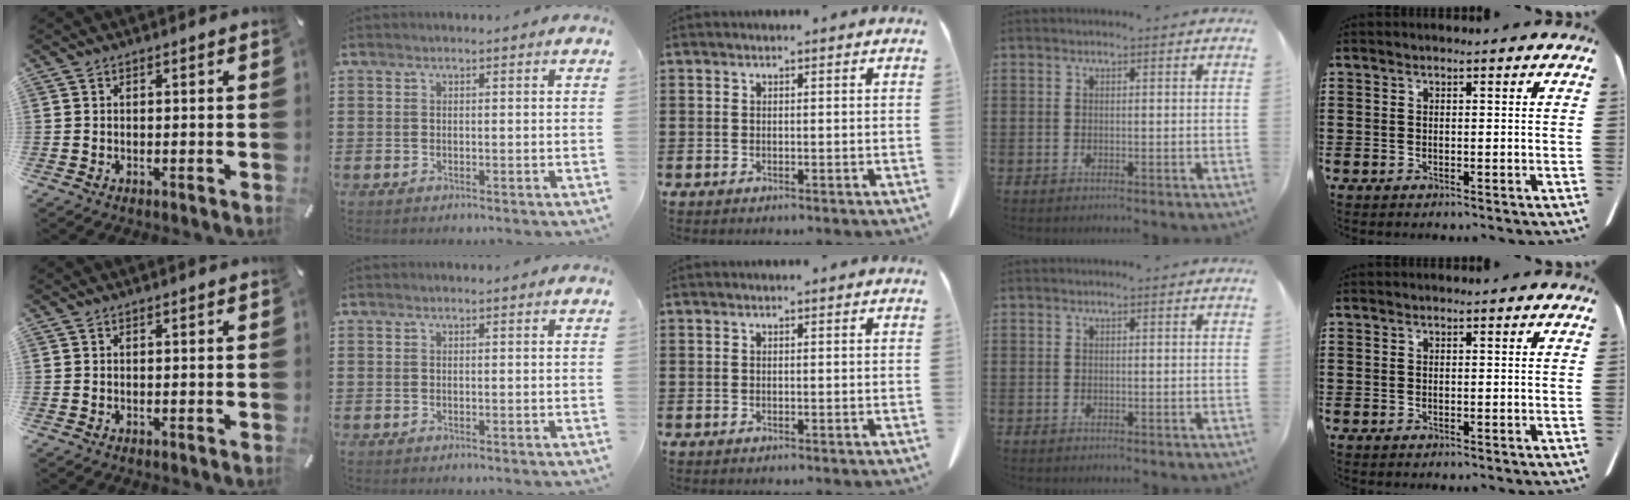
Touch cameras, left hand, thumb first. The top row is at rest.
{}